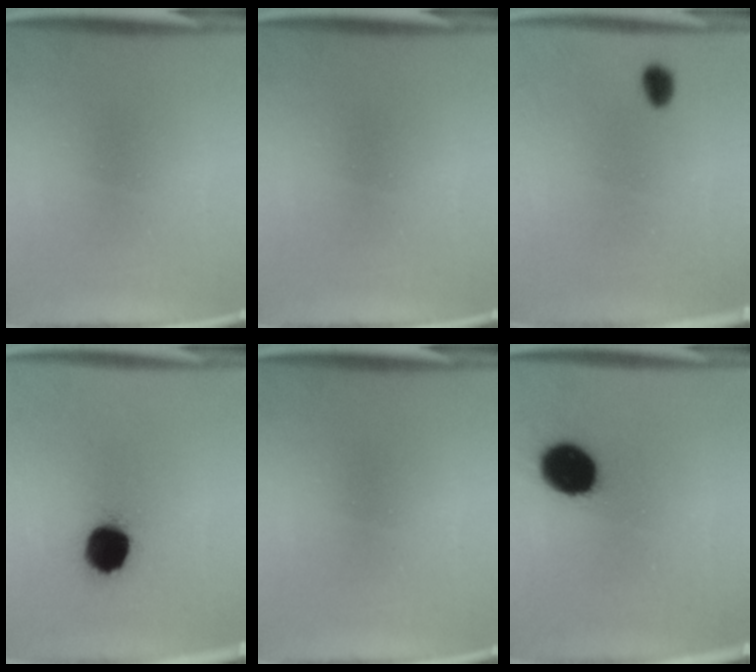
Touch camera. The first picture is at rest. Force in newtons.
{"total": 0.0}
{"total": 3.0}
{"total": 11.5}
{"total": 0.0}
{"total": 13.5}